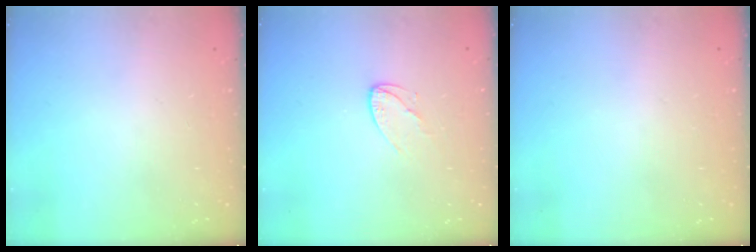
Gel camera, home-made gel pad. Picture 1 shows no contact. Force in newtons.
{"total": 5.3, "press": 5.3, "slide": 0.5}
{"total": 0.0}